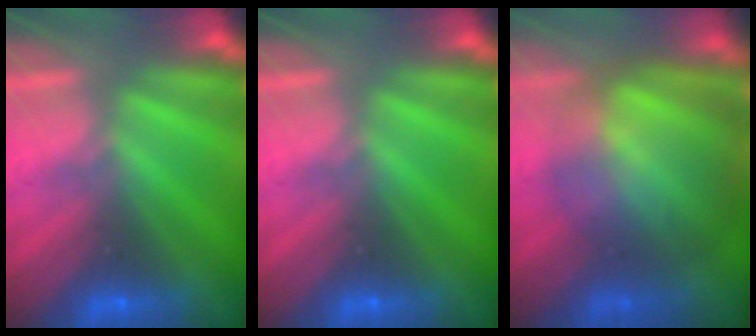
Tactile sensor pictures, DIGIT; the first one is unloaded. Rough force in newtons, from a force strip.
{"total": 0.0}
{"total": 7.2}